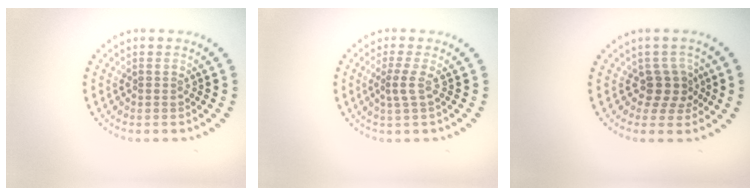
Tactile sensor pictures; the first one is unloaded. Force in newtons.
{"total": 1.5, "press": 1.1, "slide": 1.1}
{"total": 2.5, "press": 2.0, "slide": 1.5}